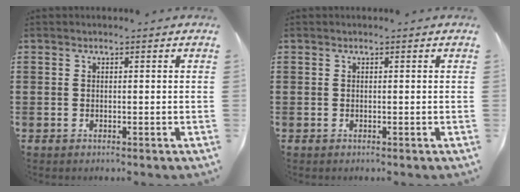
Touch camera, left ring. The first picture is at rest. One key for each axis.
{"total": 0.0}